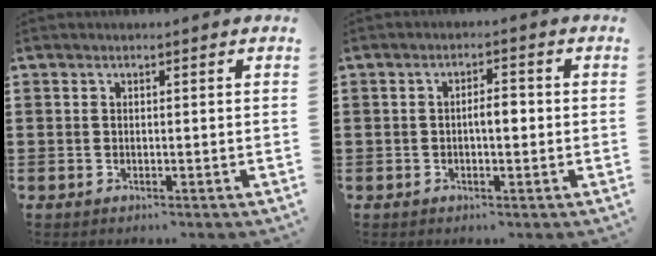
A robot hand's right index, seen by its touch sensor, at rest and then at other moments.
{"total": 2.9, "force": [-0.4, 0.9, 2.7], "torque": [-0.049, 0.004, -0.008]}